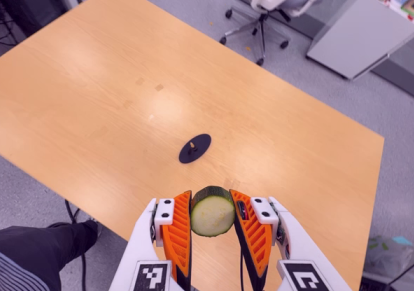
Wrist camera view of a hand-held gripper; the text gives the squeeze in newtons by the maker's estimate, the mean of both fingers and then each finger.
{"total": 9.9, "left": 9.3, "right": 10.5}